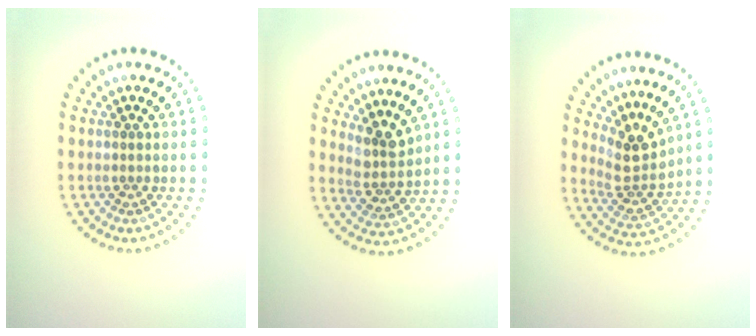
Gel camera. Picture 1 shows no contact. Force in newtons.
{"total": 2.7, "press": 2.0, "slide": 1.8}
{"total": 3.2, "press": 2.3, "slide": 2.2}